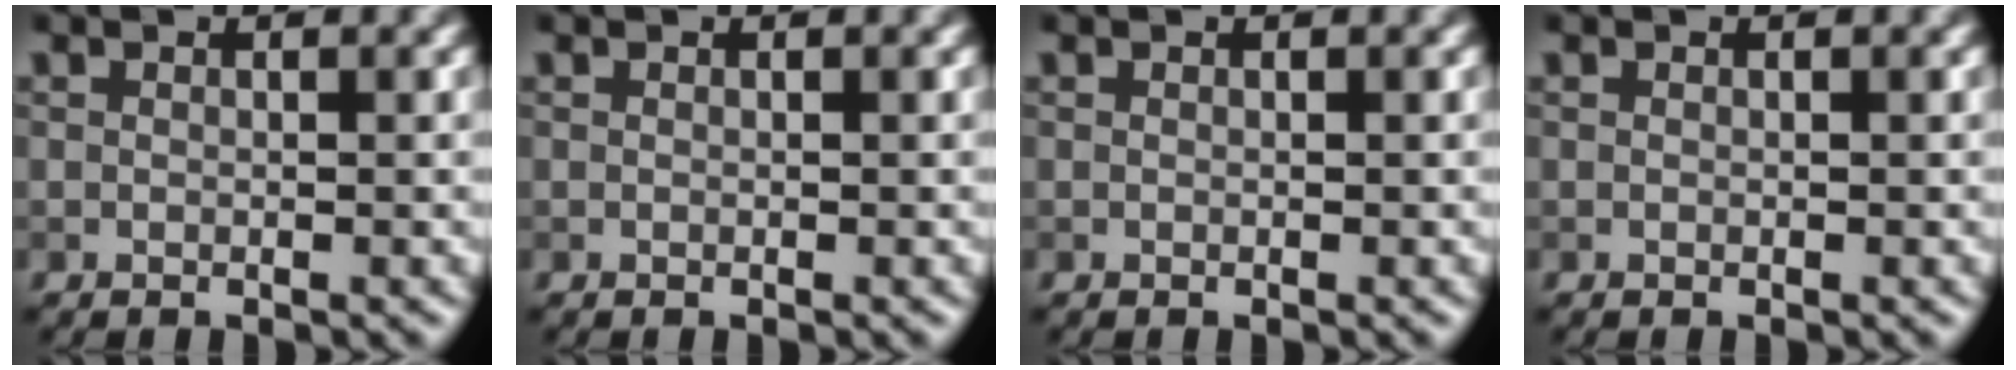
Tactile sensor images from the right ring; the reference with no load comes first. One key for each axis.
{"total": 0.0}
{"total": 0.0}
{"total": 0.0}